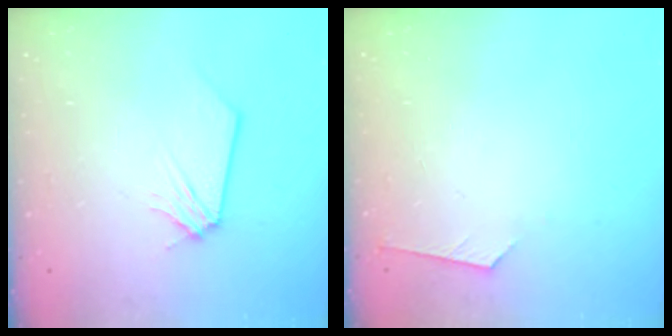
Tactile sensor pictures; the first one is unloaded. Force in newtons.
{"total": 3.6, "press": 3.6, "slide": 0.5}